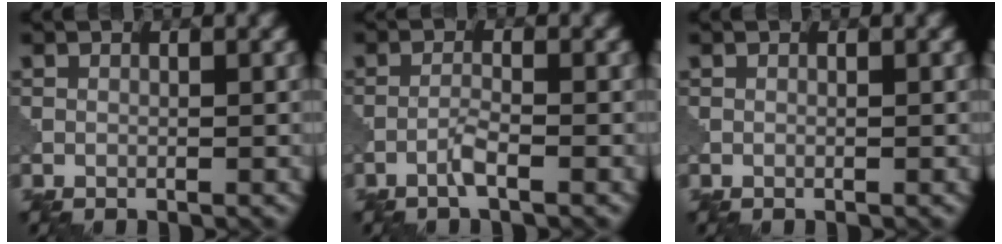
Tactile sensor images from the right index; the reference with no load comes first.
{"total": 1.6, "force": [-1.0, 0.1, 1.2], "torque": [-0.024, 0.006, -0.024]}
{"total": 0.0}